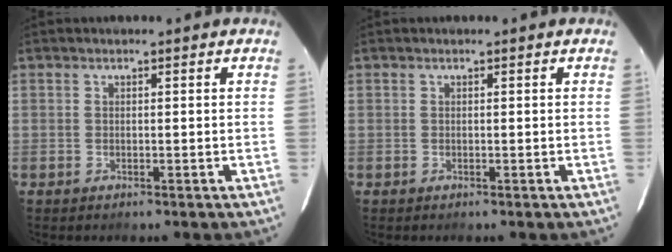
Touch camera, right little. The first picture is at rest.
{"total": 0.0}